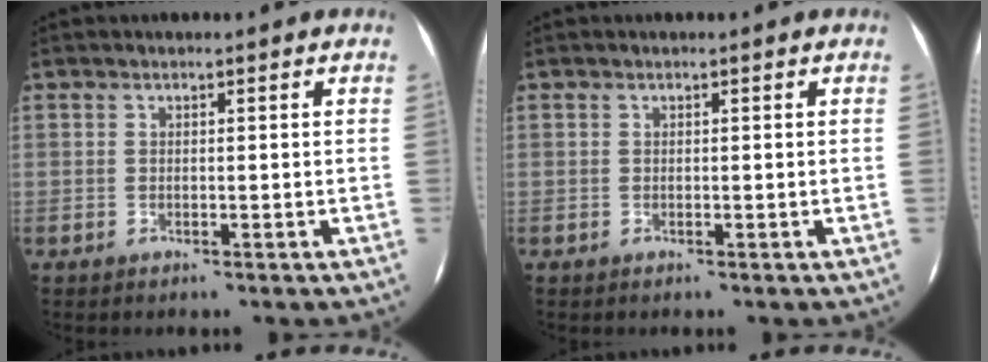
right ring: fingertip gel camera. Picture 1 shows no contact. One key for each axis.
{"total": 0.0}